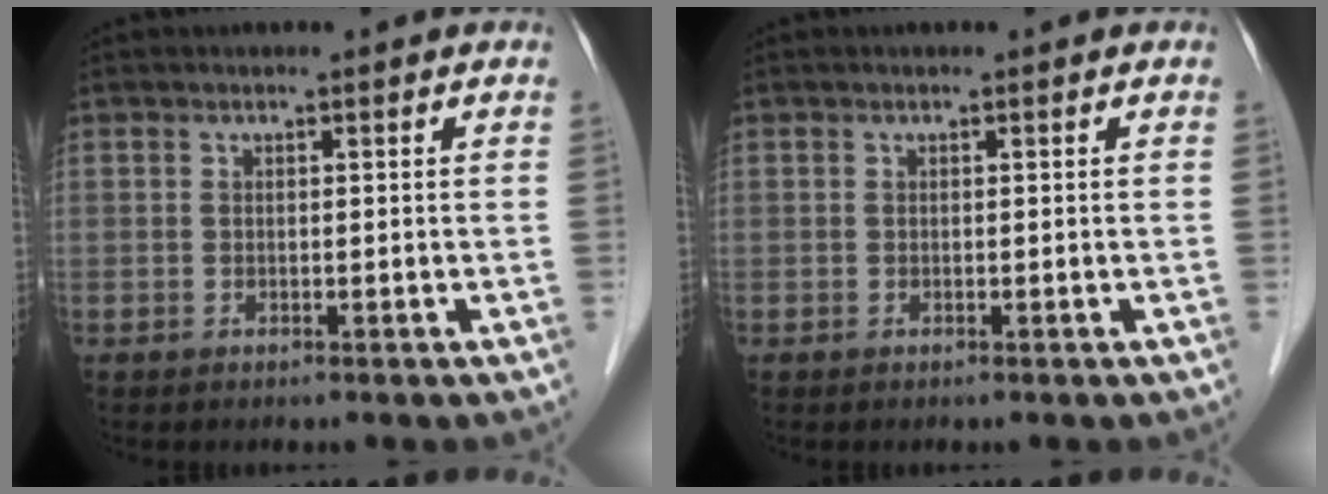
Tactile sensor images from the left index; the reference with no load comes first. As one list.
[{"total": 0.0}]